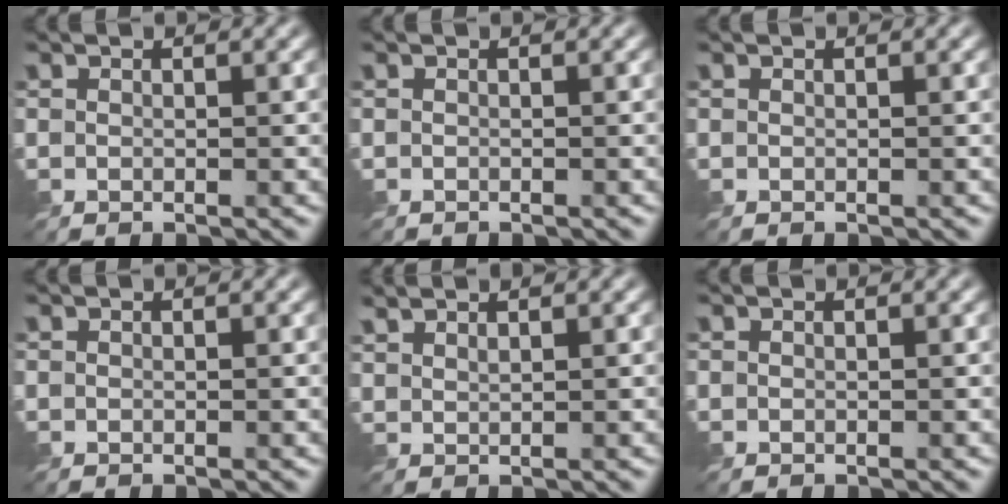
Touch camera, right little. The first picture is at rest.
{"total": 0.7, "force": [-0.7, 0.0, 0.0], "torque": [0.004, -0.005, -0.011]}
{"total": 0.0}
{"total": 0.0}
{"total": 1.4, "force": [1.2, 0.2, 0.5], "torque": [-0.010, 0.000, 0.025]}
{"total": 0.0}